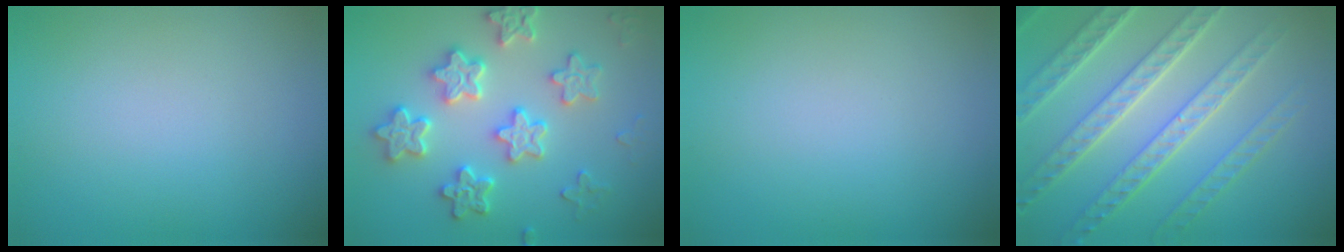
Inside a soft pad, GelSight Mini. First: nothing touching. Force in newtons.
{"total": 4.6, "press": 4.5, "slide": 1.0}
{"total": 0.0}
{"total": 7.7, "press": 5.6, "slide": 5.2}